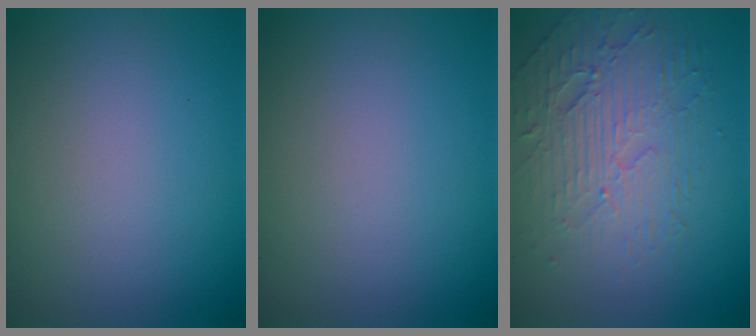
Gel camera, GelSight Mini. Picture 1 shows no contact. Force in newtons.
{"total": 0.0}
{"total": 4.5, "press": 3.9, "slide": 2.2}